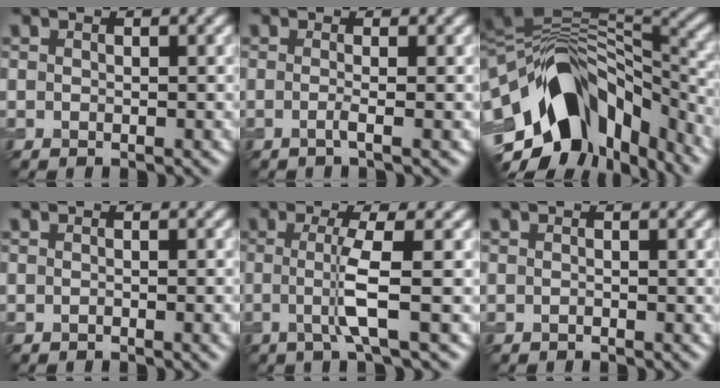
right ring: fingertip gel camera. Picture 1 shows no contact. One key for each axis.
{"total": 1.5, "fx": -0.3, "fy": 0.5, "fz": 1.4, "tx": -0.019, "ty": -0.005, "tz": -0.013}
{"total": 15.4, "fx": -4.2, "fy": 10.3, "fz": 10.8, "tx": -0.202, "ty": -0.012, "tz": -0.050}
{"total": 1.5, "fx": -0.6, "fy": 0.5, "fz": 1.3, "tx": -0.016, "ty": -0.002, "tz": -0.009}
{"total": 3.8, "fx": -0.1, "fy": 0.5, "fz": 3.8, "tx": -0.072, "ty": -0.003, "tz": -0.008}
{"total": 0.0}